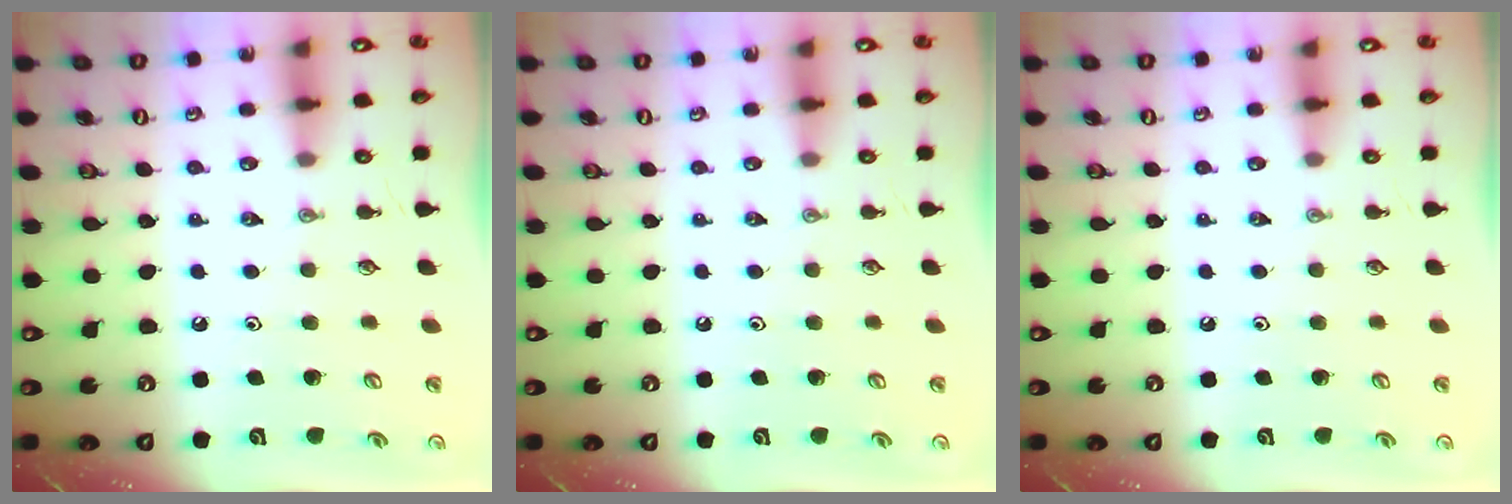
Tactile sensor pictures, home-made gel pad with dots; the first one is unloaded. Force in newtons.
{"total": 0.0}
{"total": 0.0}